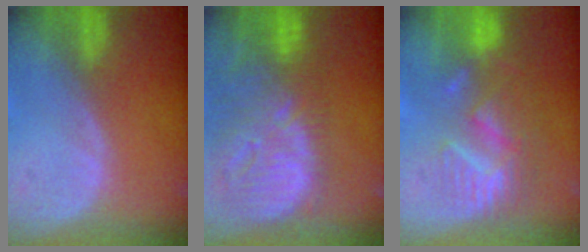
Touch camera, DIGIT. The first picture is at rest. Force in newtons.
{"total": 13.2, "press": 11.5, "slide": 6.5}
{"total": 8.9, "press": 8.0, "slide": 3.7}